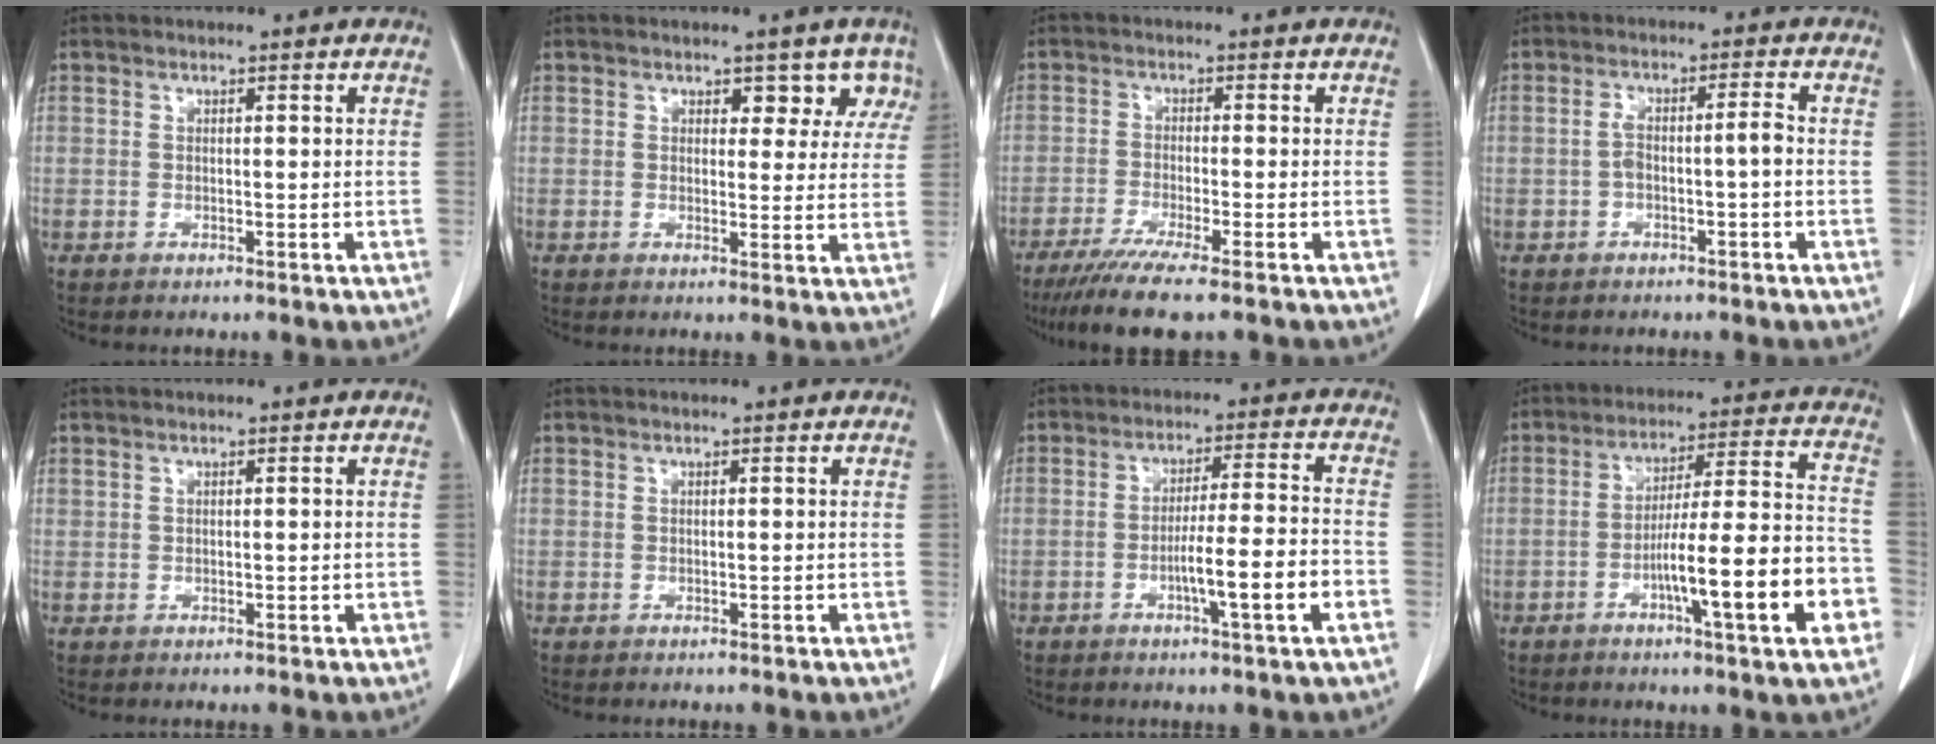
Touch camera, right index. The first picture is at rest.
{"total": 4.6, "force": [3.3, 2.9, 1.4], "torque": [0.010, -0.005, 0.024]}
{"total": 7.1, "force": [-5.6, -0.6, 4.4], "torque": [-0.064, -0.019, -0.092]}
{"total": 3.8, "force": [-1.0, 0.5, 3.7], "torque": [-0.069, 0.019, -0.012]}
{"total": 0.0}
{"total": 0.0}
{"total": 8.7, "force": [-3.3, -0.4, 8.0], "torque": [-0.127, 0.002, -0.053]}
{"total": 15.9, "force": [-5.7, 0.8, 14.8], "torque": [-0.224, 0.009, -0.086]}